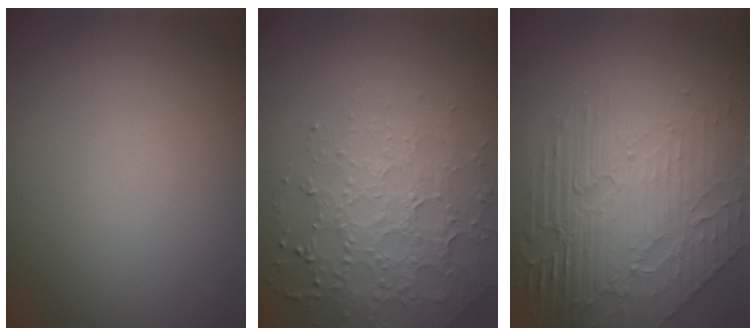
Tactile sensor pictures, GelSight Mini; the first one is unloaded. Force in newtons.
{"total": 4.1, "press": 3.9, "slide": 1.2}
{"total": 8.3, "press": 5.7, "slide": 6.1}